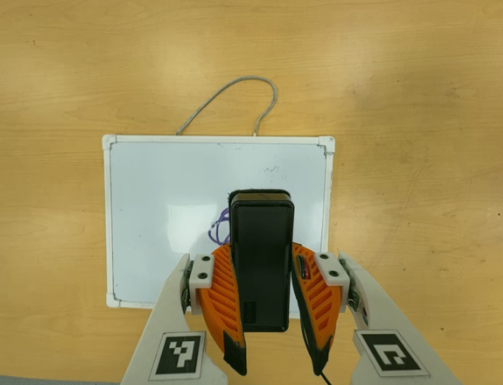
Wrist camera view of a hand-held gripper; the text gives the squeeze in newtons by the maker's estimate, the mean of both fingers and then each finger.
{"total": 9.1, "left": 6.2, "right": 12.0}